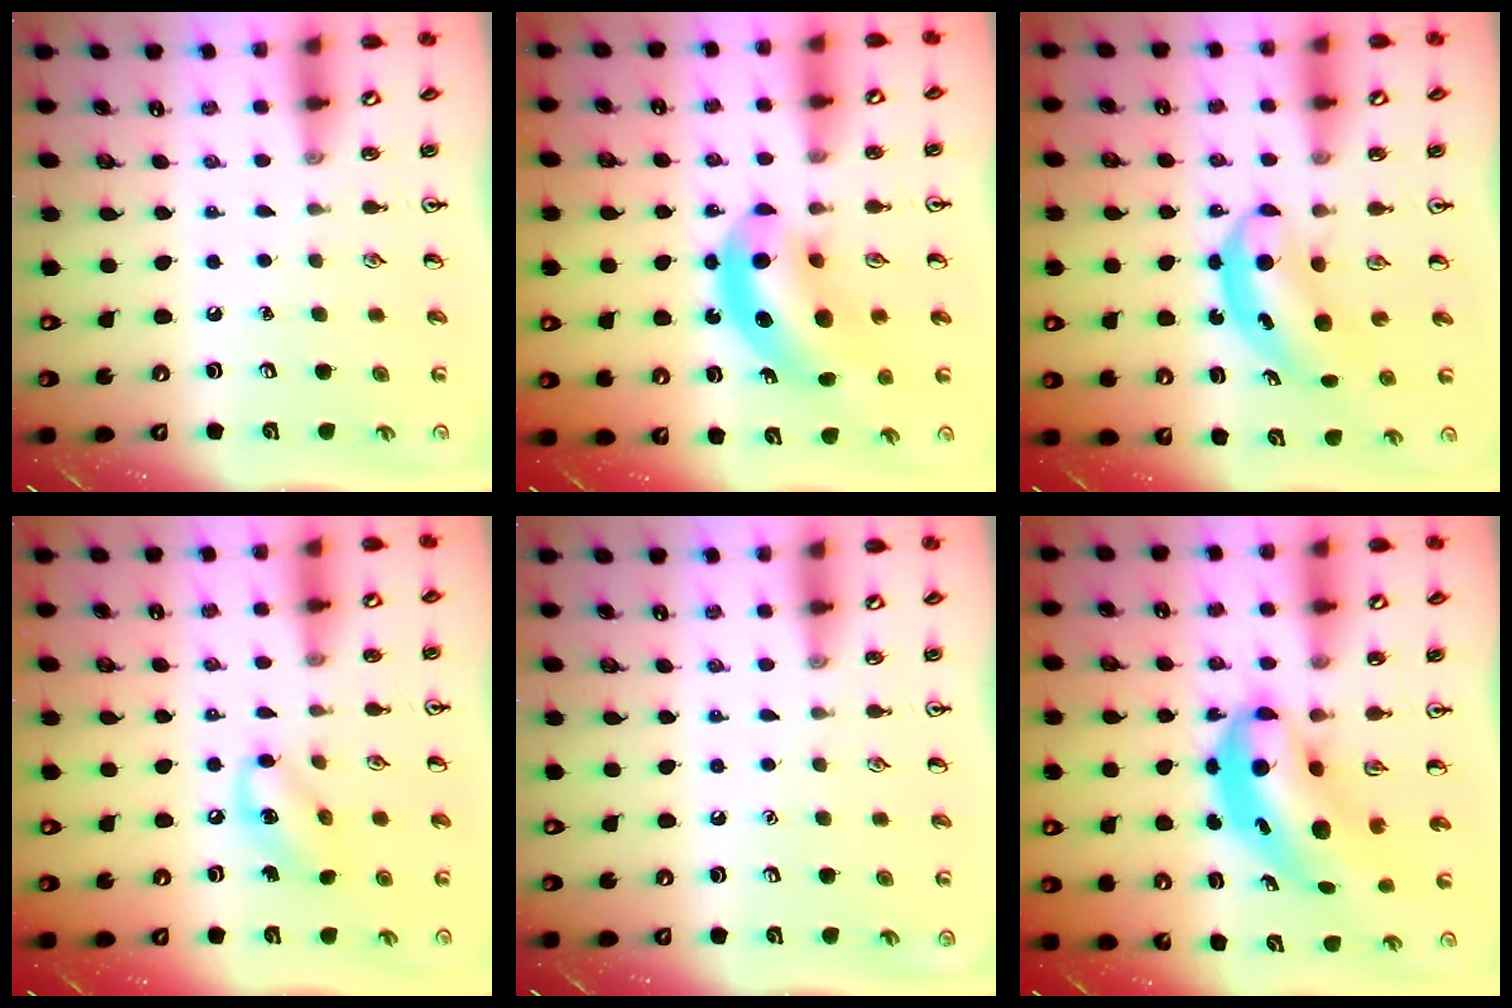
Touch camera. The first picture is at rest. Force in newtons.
{"total": 11.3, "press": 10.7, "slide": 3.5}
{"total": 5.9, "press": 5.8, "slide": 1.2}
{"total": 7.4, "press": 7.3, "slide": 1.1}
{"total": 0.0}
{"total": 7.9, "press": 7.7, "slide": 1.6}